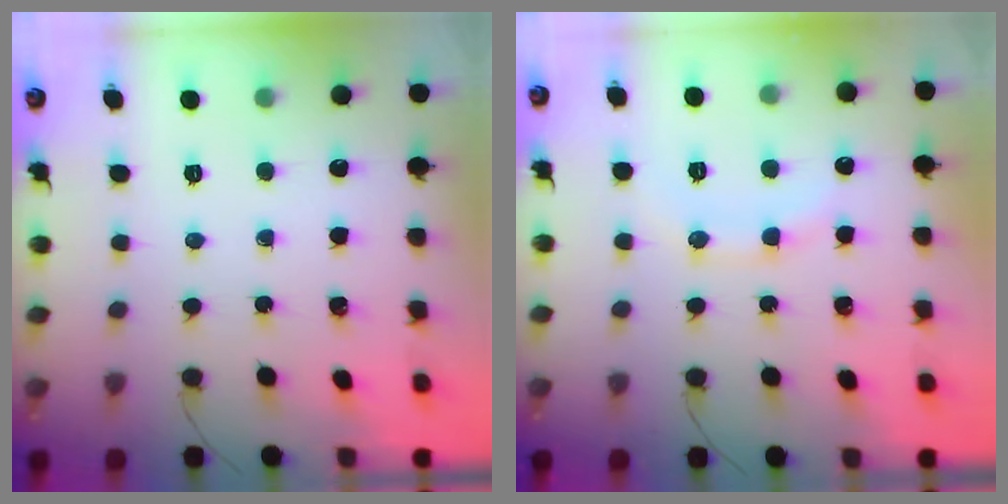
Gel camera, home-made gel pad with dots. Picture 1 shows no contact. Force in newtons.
{"total": 8.1, "press": 8.0, "slide": 1.3}